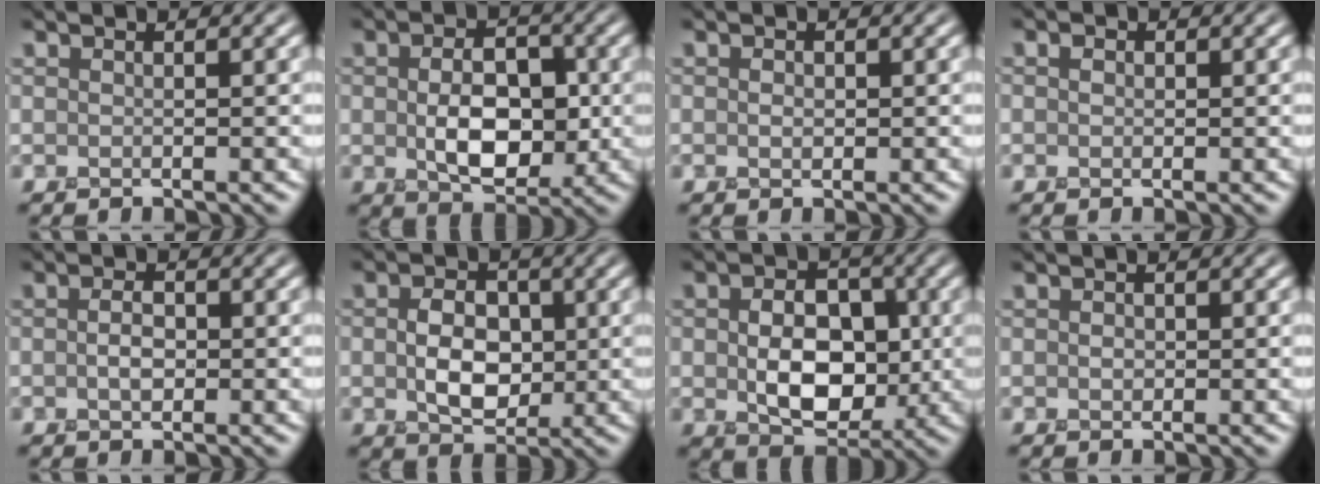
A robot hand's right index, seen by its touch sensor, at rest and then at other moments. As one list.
[{"total": 6.3, "force": [-0.6, 4.0, 4.8], "torque": [-0.084, -0.012, -0.012]}, {"total": 0.8, "force": [0.0, 0.7, 0.5], "torque": [-0.007, -0.005, -0.001]}, {"total": 0.7, "force": [-0.1, 0.7, 0.2], "torque": [-0.002, -0.002, -0.008]}, {"total": 1.7, "force": [-0.4, 1.1, 1.3], "torque": [-0.028, -0.002, -0.010]}, {"total": 4.7, "force": [-0.3, 3.3, 3.2], "torque": [-0.060, -0.010, -0.008]}, {"total": 6.9, "force": [-0.6, 4.7, 5.0], "torque": [-0.085, -0.014, -0.010]}, {"total": 0.7, "force": [0.0, 0.6, 0.3], "torque": [-0.005, -0.004, -0.001]}]